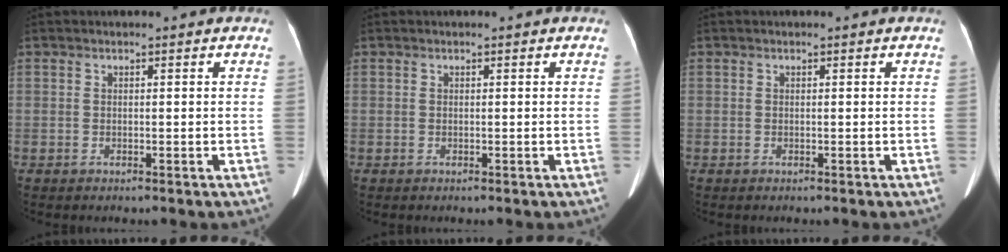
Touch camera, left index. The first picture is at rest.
{"total": 0.0}
{"total": 0.0}